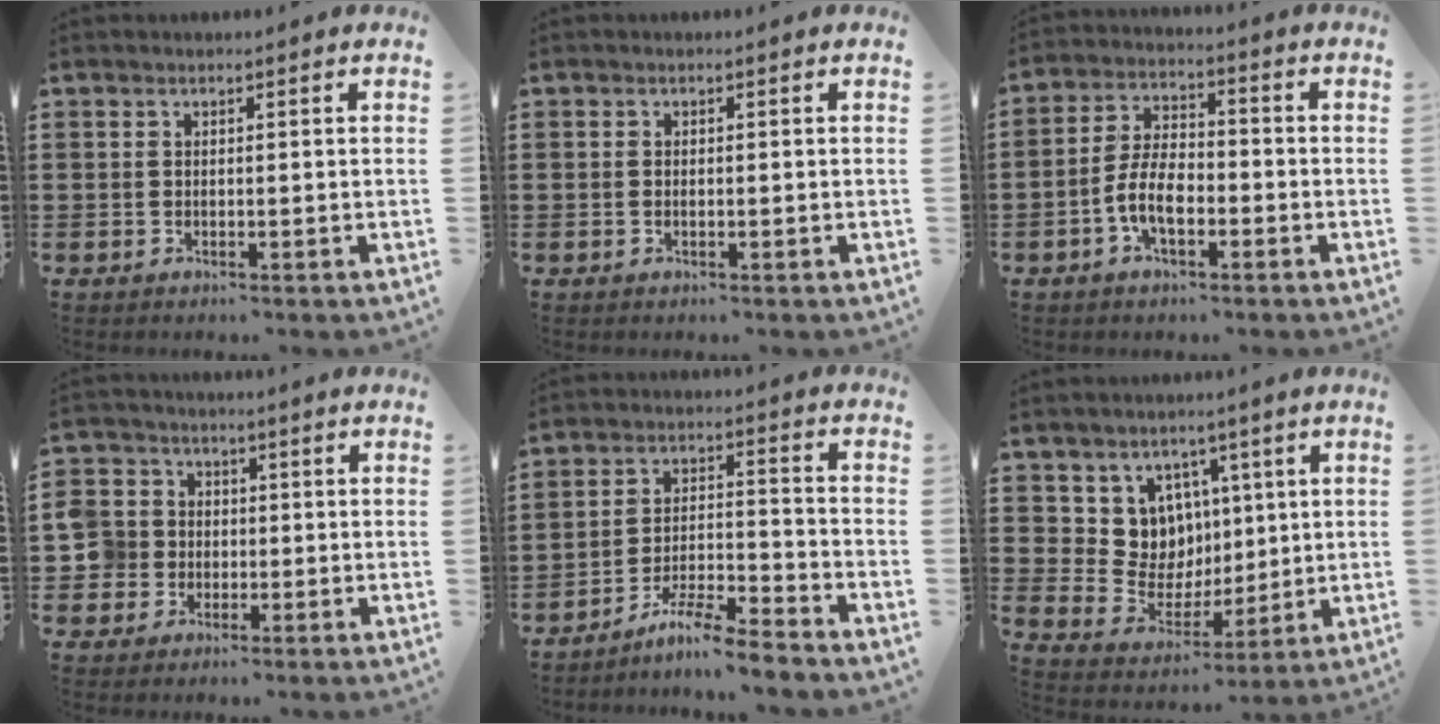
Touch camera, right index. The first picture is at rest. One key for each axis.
{"total": 0.5, "fx": -0.2, "fy": 0.1, "fz": 0.5, "tx": -0.012, "ty": -0.005, "tz": -0.001}
{"total": 6.9, "fx": -2.6, "fy": 3.1, "fz": 5.6, "tx": -0.138, "ty": -0.005, "tz": -0.056}
{"total": 6.4, "fx": -0.9, "fy": 6.1, "fz": 1.5, "tx": -0.071, "ty": 0.011, "tz": -0.022}
{"total": 6.9, "fx": -6.4, "fy": -0.3, "fz": 2.6, "tx": -0.056, "ty": -0.003, "tz": -0.124}
{"total": 8.1, "fx": 3.1, "fy": 7.3, "fz": 1.1, "tx": -0.052, "ty": -0.027, "tz": 0.065}